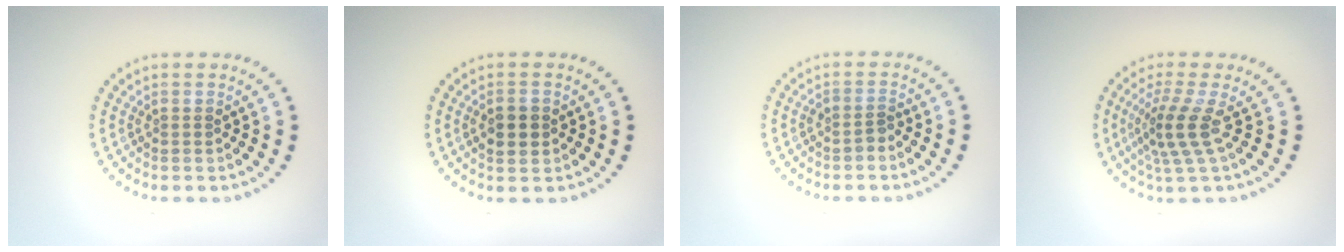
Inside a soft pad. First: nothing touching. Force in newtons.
{"total": 2.5, "press": 2.4, "slide": 0.2}
{"total": 1.0, "press": 0.8, "slide": 0.6}
{"total": 3.5, "press": 2.5, "slide": 2.5}